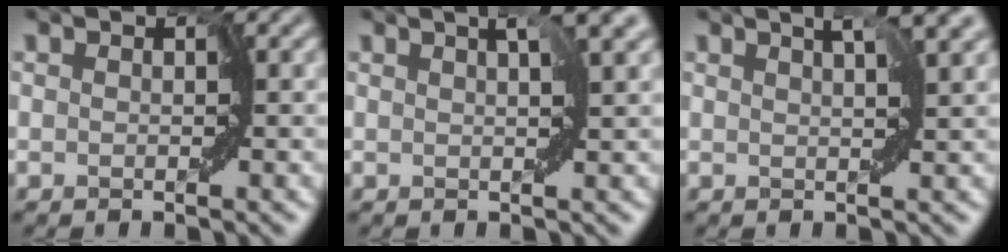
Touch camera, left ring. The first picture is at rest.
{"total": 3.0, "force": [1.6, 0.1, 2.5], "torque": [-0.041, 0.005, 0.029]}
{"total": 2.9, "force": [2.0, 0.0, 2.2], "torque": [-0.035, 0.005, 0.033]}